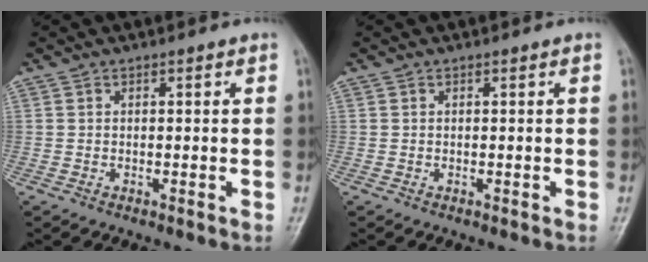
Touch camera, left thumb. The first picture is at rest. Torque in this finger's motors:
{"motor_torque": [0.00, 0.00, 0.01, -0.01, 0.00]}